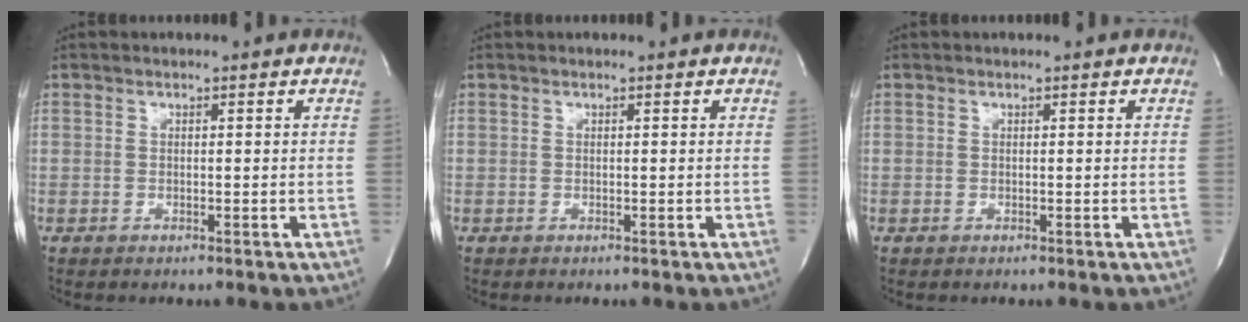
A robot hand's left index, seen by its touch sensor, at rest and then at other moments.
{"total": 0.0}
{"total": 0.0}